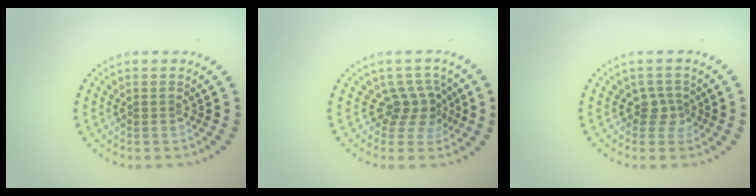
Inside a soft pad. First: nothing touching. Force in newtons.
{"total": 2.6, "press": 1.8, "slide": 1.9}
{"total": 1.9, "press": 1.4, "slide": 1.3}